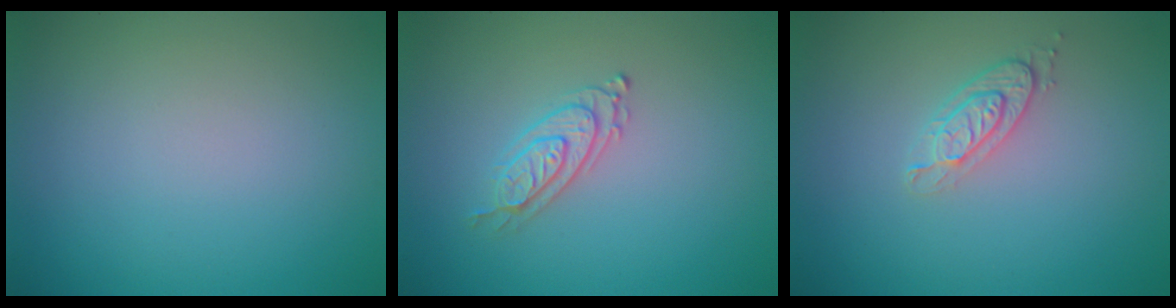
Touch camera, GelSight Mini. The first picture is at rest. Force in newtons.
{"total": 2.3, "press": 2.1, "slide": 0.9}
{"total": 2.1, "press": 1.8, "slide": 1.1}